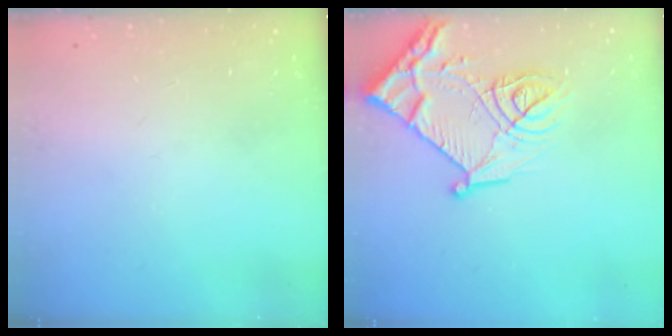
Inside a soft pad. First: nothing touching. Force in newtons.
{"total": 16.3, "press": 16.3, "slide": 1.8}